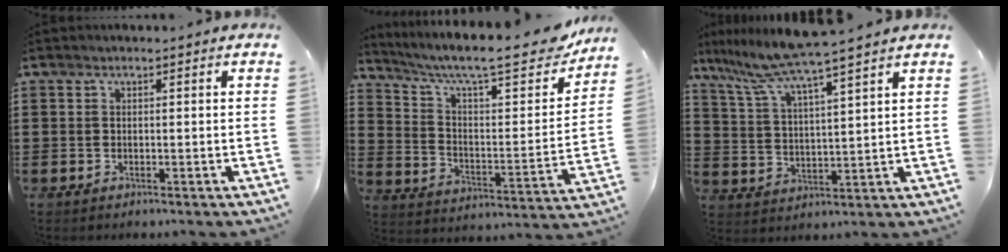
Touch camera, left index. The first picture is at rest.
{"total": 10.6, "force": [8.5, 1.7, 6.2], "torque": [-0.129, -0.057, 0.137]}
{"total": 7.6, "force": [6.7, -1.4, 3.3], "torque": [-0.090, -0.044, 0.113]}